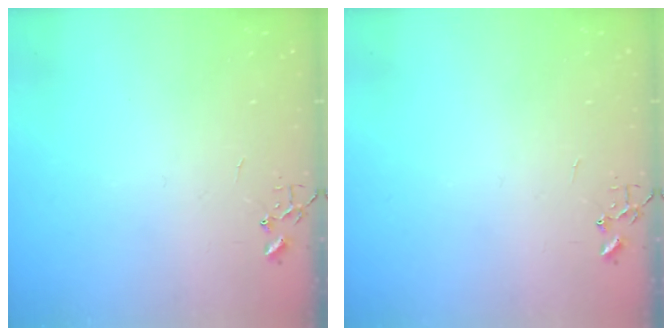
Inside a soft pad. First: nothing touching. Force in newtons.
{"total": 0.0}